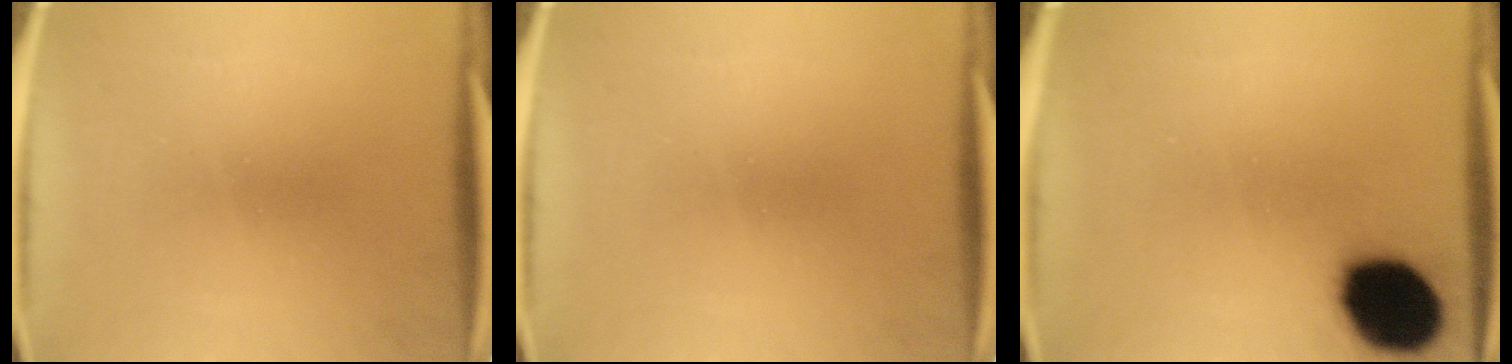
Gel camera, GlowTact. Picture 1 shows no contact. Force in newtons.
{"total": 0.0}
{"total": 17.4}